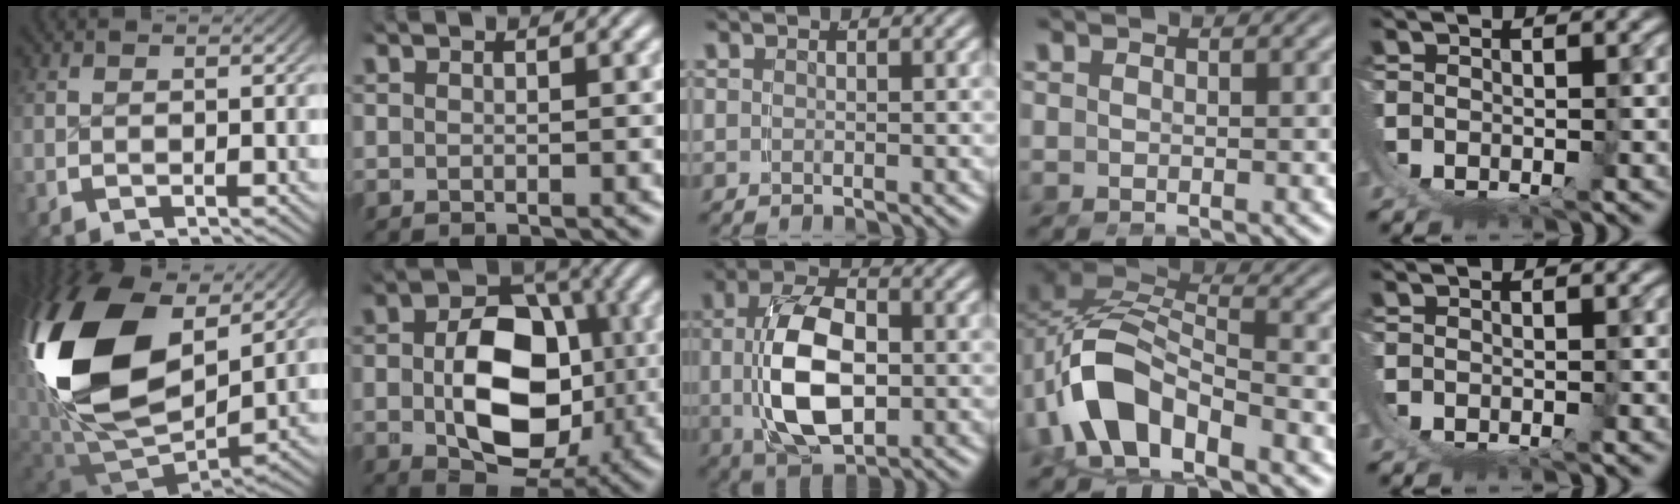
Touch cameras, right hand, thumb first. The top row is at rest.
{"thumb": {"total": 19.3, "force": [2.1, 11.0, 15.7], "torque": [-0.362, -0.053, 0.071]}, "index": {"total": 11.7, "force": [-1.2, 8.0, 8.4], "torque": [-0.160, -0.038, -0.005]}, "middle": {"total": 8.7, "force": [-0.3, 4.8, 7.3], "torque": [-0.150, -0.008, 0.004]}, "ring": {"total": 9.2, "force": [-2.3, 6.6, 5.9], "torque": [-0.150, -0.019, -0.047]}}